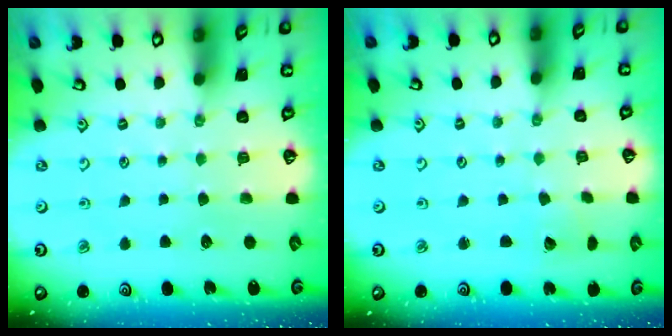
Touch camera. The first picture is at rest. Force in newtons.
{"total": 2.1, "press": 2.1, "slide": 0.2}